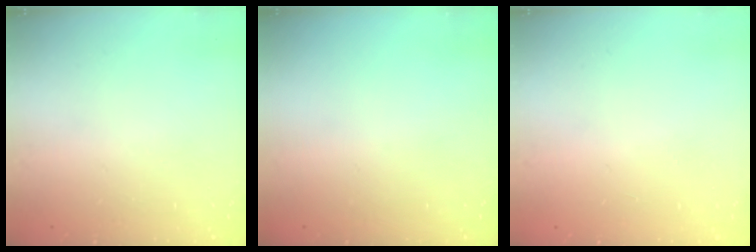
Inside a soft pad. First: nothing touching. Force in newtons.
{"total": 0.0}
{"total": 0.9, "press": 0.9, "slide": 0.0}